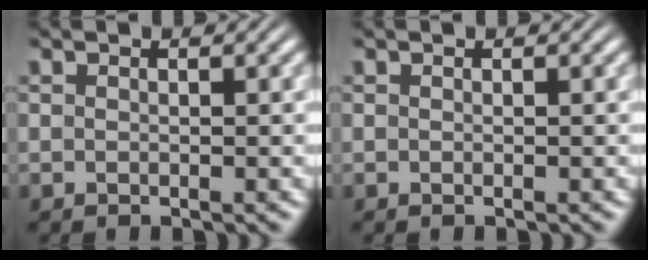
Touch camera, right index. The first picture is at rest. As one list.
[{"total": 0.0}]